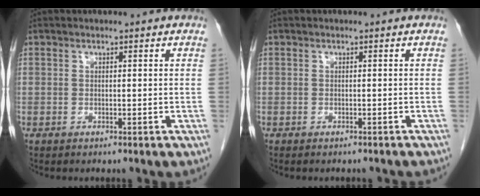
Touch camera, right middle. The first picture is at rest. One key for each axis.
{"total": 3.7, "fx": -3.3, "fy": 1.0, "fz": 1.3, "tx": -0.017, "ty": -0.005, "tz": -0.037}